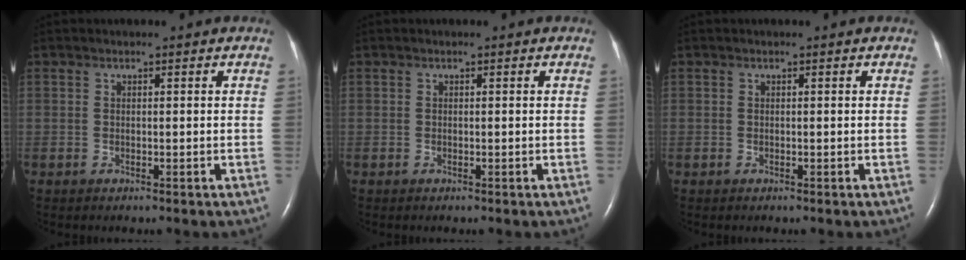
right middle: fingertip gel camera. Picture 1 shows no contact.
{"total": 0.0}
{"total": 0.0}